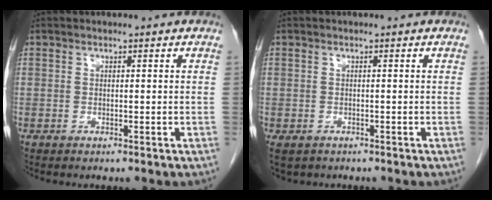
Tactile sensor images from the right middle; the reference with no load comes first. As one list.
[{"total": 3.5, "force": [-2.4, 2.2, 1.2], "torque": [-0.021, -0.004, -0.034]}]